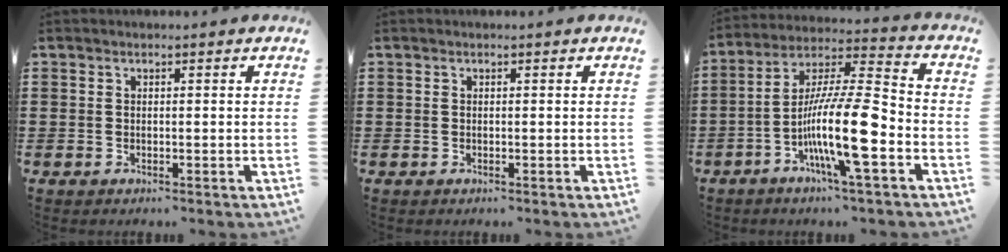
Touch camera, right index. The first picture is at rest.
{"total": 0.0}
{"total": 14.5, "force": [-5.3, 2.2, 13.3], "torque": [-0.266, -0.004, -0.100]}